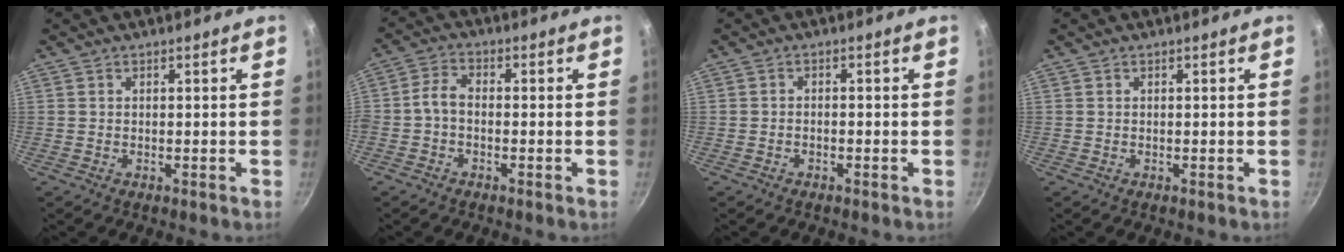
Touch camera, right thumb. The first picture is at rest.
{"total": 3.7, "force": [-1.3, 2.2, 2.6], "torque": [-0.054, 0.025, -0.035]}
{"total": 1.0, "force": [-0.7, 0.4, 0.4], "torque": [-0.011, 0.010, -0.013]}
{"total": 0.0}